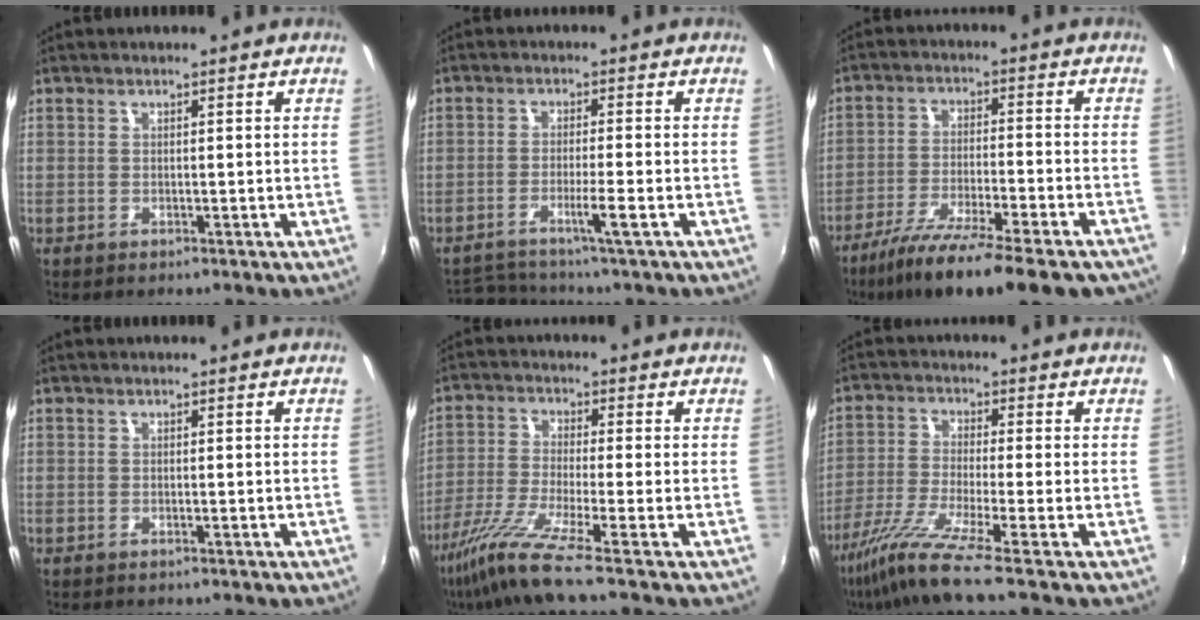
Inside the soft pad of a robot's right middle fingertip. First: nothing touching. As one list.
[{"total": 5.8, "force": [-4.8, -0.5, 3.2], "torque": [-0.065, 0.001, -0.082]}, {"total": 19.8, "force": [-15.3, 3.7, 12.0], "torque": [-0.211, -0.049, -0.234]}, {"total": 0.0}, {"total": 9.5, "force": [-6.8, -1.6, 6.4], "torque": [-0.135, -0.028, -0.130]}, {"total": 9.4, "force": [-6.8, -1.6, 6.3], "torque": [-0.133, -0.028, -0.130]}]